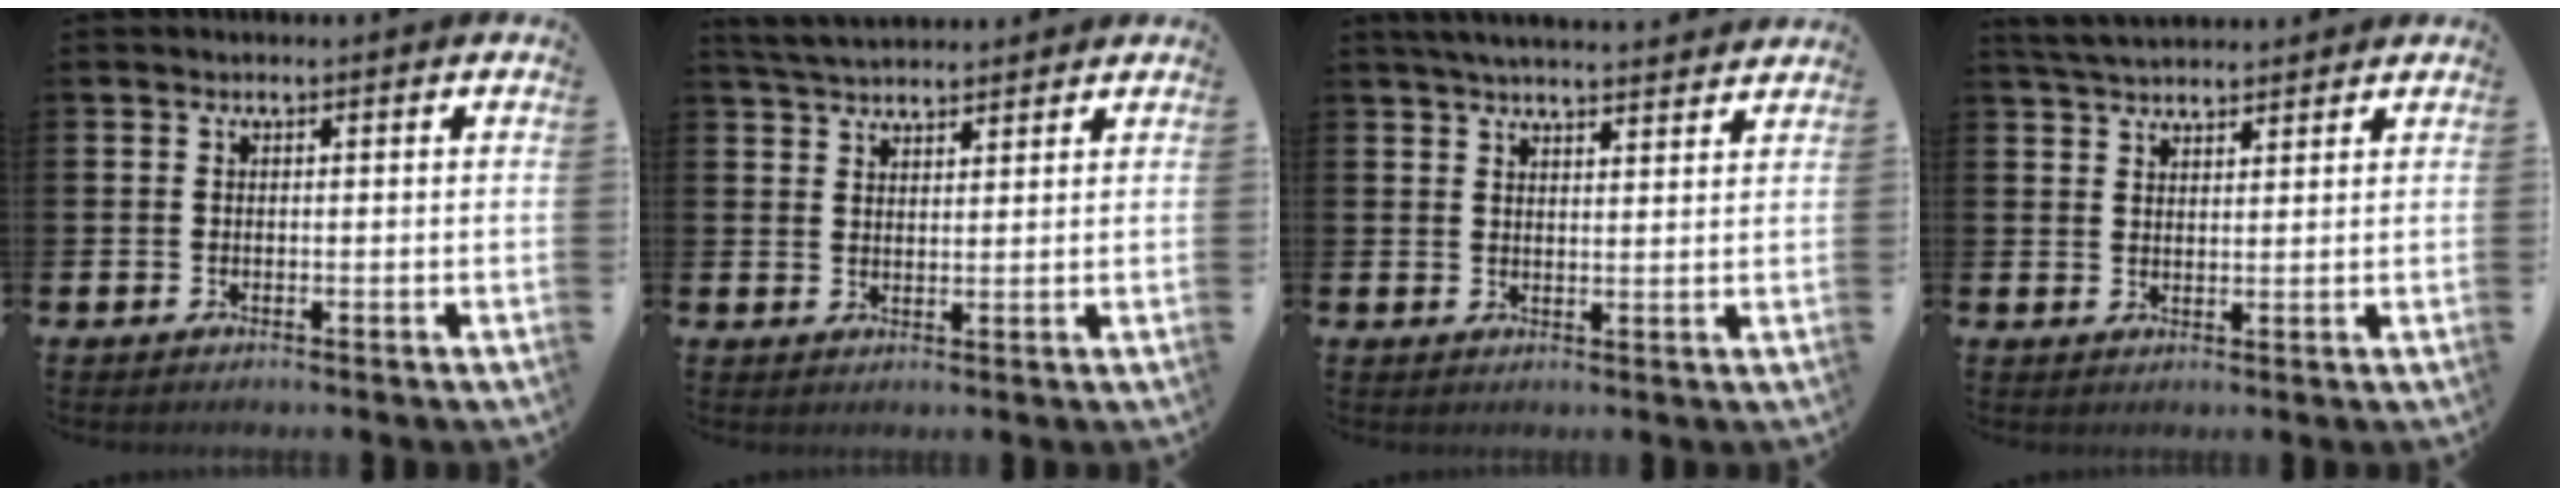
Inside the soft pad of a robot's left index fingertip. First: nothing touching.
{"total": 4.2, "force": [4.1, 0.8, 0.6], "torque": [-0.030, -0.013, 0.078]}
{"total": 4.4, "force": [4.3, 0.0, 0.8], "torque": [-0.024, -0.021, 0.078]}
{"total": 4.1, "force": [4.0, 0.8, 0.7], "torque": [-0.031, -0.010, 0.076]}